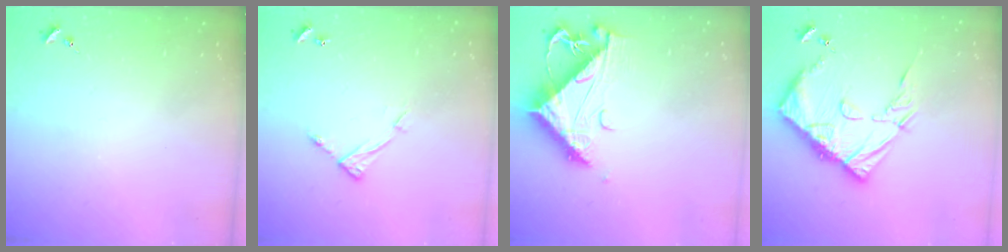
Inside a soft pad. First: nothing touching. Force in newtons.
{"total": 6.3, "press": 6.3, "slide": 0.4}
{"total": 10.1, "press": 10.0, "slide": 1.0}
{"total": 15.6, "press": 15.5, "slide": 1.4}